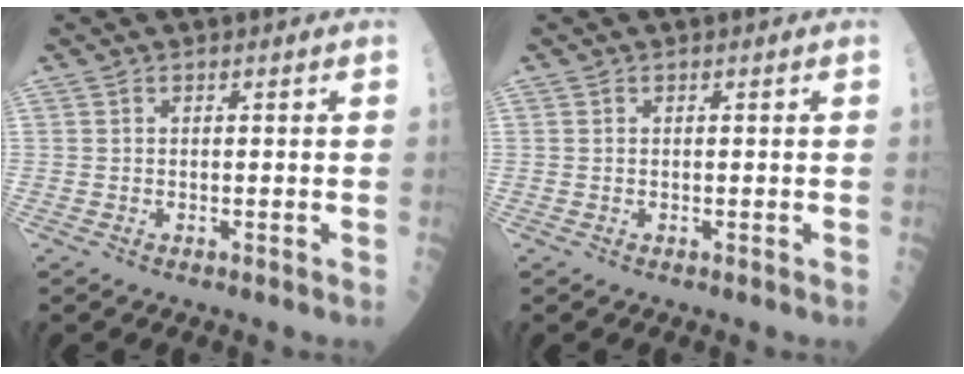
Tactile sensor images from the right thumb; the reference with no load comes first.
{"total": 0.0}